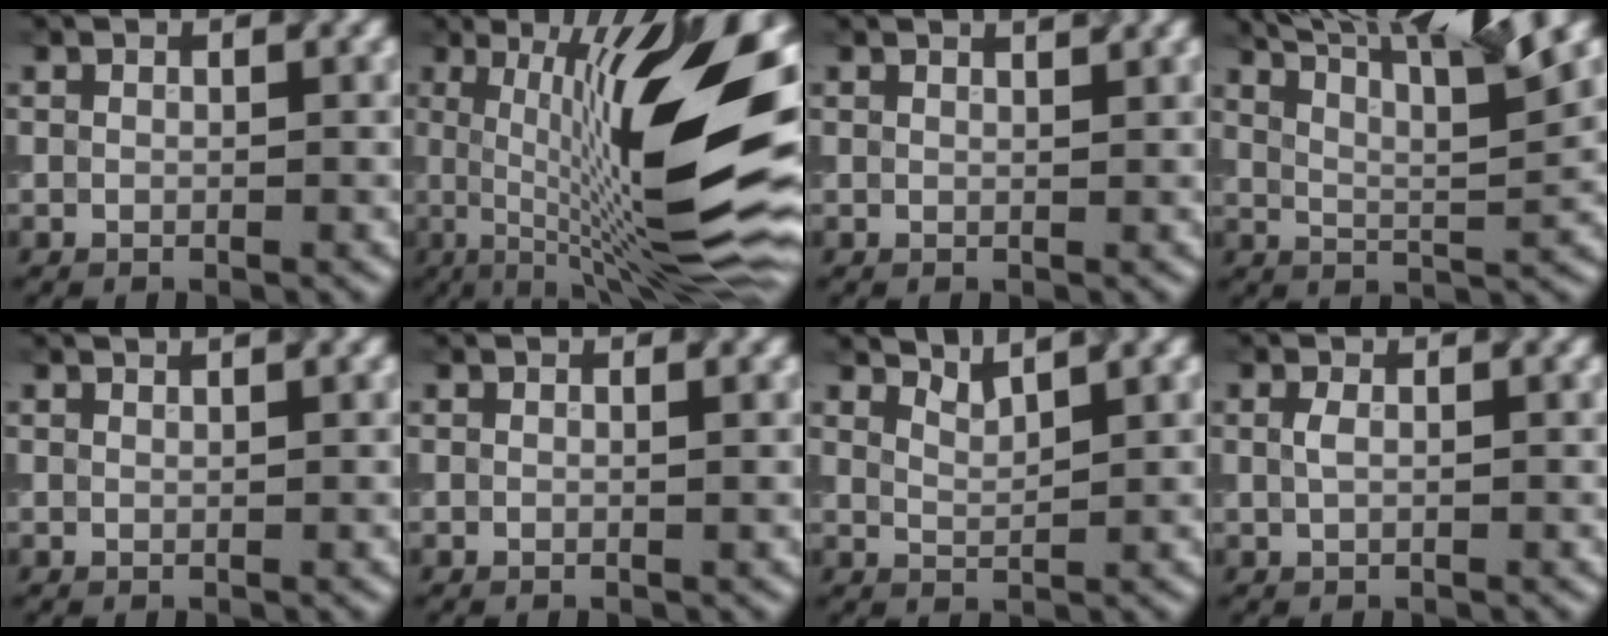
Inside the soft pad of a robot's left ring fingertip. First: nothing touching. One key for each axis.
{"total": 17.9, "fx": -0.1, "fy": 4.7, "fz": 17.3, "tx": -0.238, "ty": 0.027, "tz": -0.003}
{"total": 1.9, "fx": 1.5, "fy": 0.7, "fz": 1.1, "tx": 0.002, "ty": 0.009, "tz": -0.006}
{"total": 12.3, "fx": 8.7, "fy": 3.0, "fz": 8.1, "tx": -0.114, "ty": 0.034, "tz": 0.090}
{"total": 1.3, "fx": 1.0, "fy": 0.5, "fz": 0.7, "tx": 0.000, "ty": 0.003, "tz": 0.000}
{"total": 0.7, "fx": 0.2, "fy": 0.4, "fz": 0.6, "tx": -0.001, "ty": -0.001, "tz": -0.004}
{"total": 1.8, "fx": 1.6, "fy": 0.3, "fz": 0.8, "tx": -0.014, "ty": 0.001, "tz": 0.031}
{"total": 1.0, "fx": 0.1, "fy": 0.4, "fz": 0.9, "tx": -0.022, "ty": 0.001, "tz": 0.002}